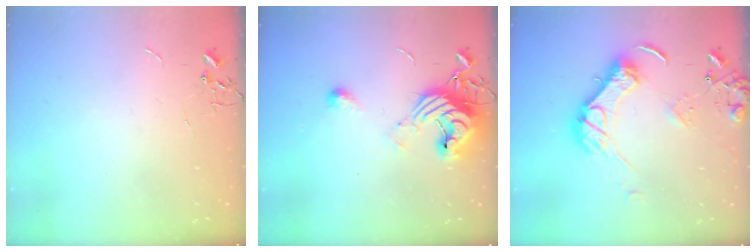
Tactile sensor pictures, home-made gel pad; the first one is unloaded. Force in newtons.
{"total": 12.9, "press": 12.8, "slide": 1.2}
{"total": 15.3, "press": 15.2, "slide": 1.7}